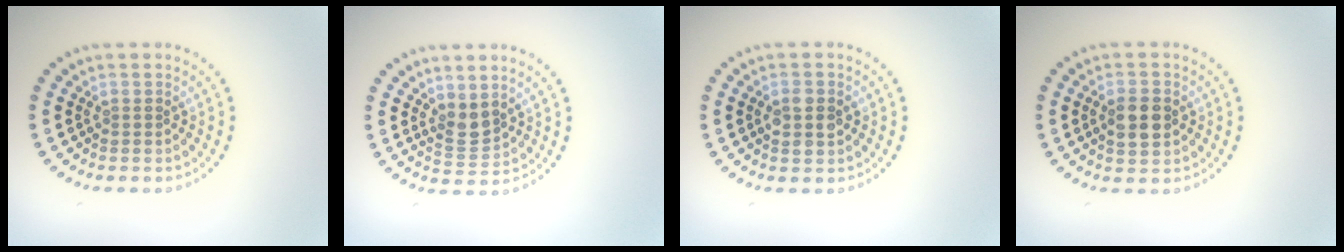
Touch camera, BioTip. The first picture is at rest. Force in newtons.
{"total": 2.2, "press": 1.8, "slide": 1.3}
{"total": 2.1, "press": 2.1, "slide": 0.1}
{"total": 3.2, "press": 3.2, "slide": 0.2}